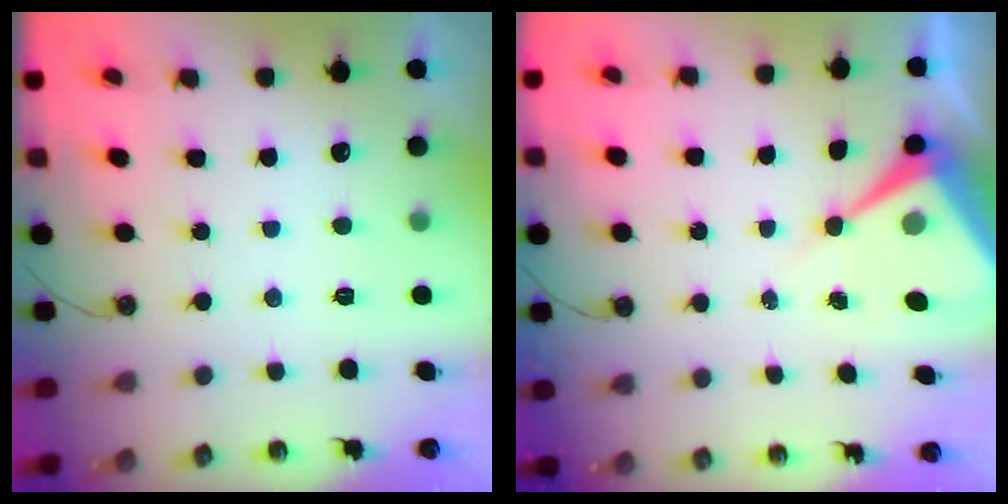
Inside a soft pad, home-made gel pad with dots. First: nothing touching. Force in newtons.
{"total": 9.7, "press": 9.7, "slide": 0.3}